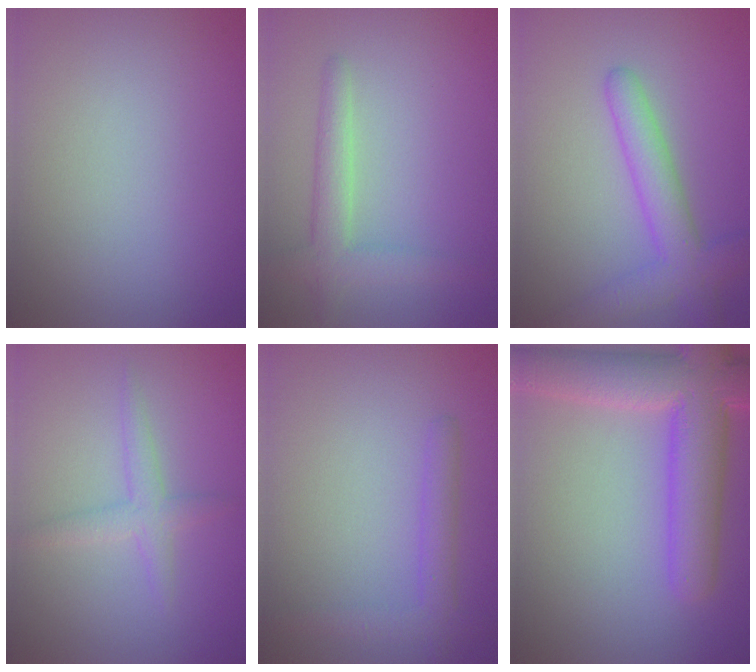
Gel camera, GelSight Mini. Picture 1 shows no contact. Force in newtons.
{"total": 2.9, "press": 2.9, "slide": 0.2}
{"total": 4.4, "press": 4.4, "slide": 0.1}
{"total": 1.9, "press": 1.9, "slide": 0.1}
{"total": 2.4, "press": 2.4, "slide": 0.2}
{"total": 8.5, "press": 8.5, "slide": 0.7}